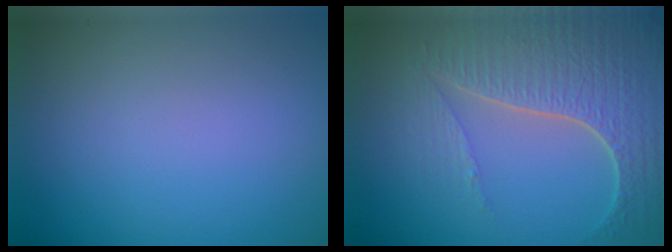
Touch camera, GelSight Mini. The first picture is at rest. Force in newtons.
{"total": 7.1, "press": 5.3, "slide": 4.6}